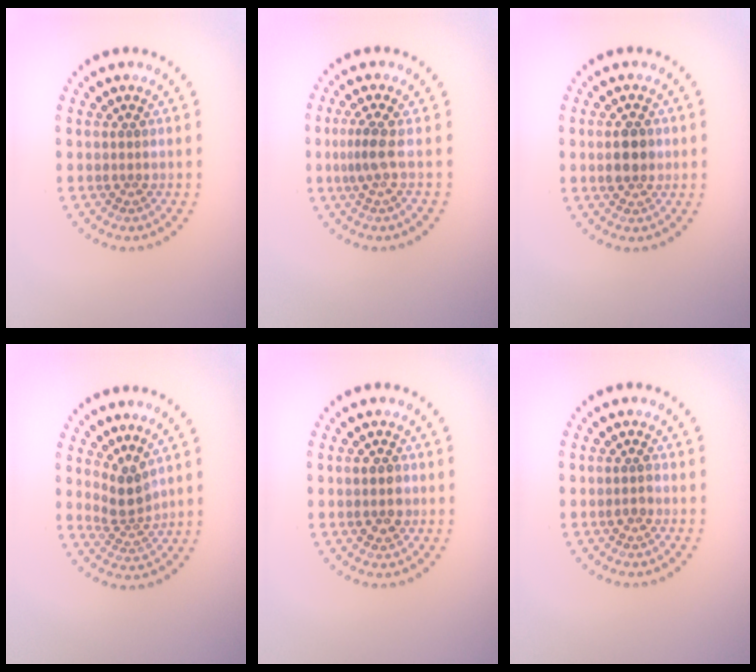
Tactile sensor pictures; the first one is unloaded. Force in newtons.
{"total": 2.0, "press": 1.4, "slide": 1.5}
{"total": 2.9, "press": 2.9, "slide": 0.2}
{"total": 2.6, "press": 1.8, "slide": 1.8}
{"total": 2.6, "press": 2.6, "slide": 0.2}
{"total": 0.9, "press": 0.9, "slide": 0.3}